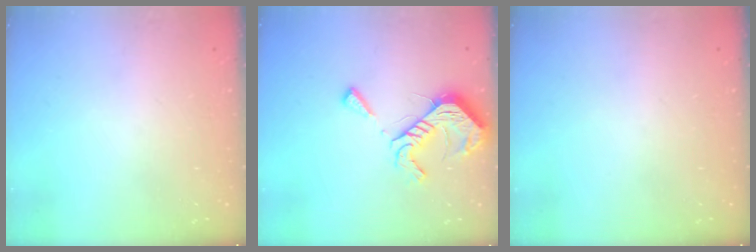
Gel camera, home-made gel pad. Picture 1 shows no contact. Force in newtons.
{"total": 14.4, "press": 14.3, "slide": 0.5}
{"total": 0.0}